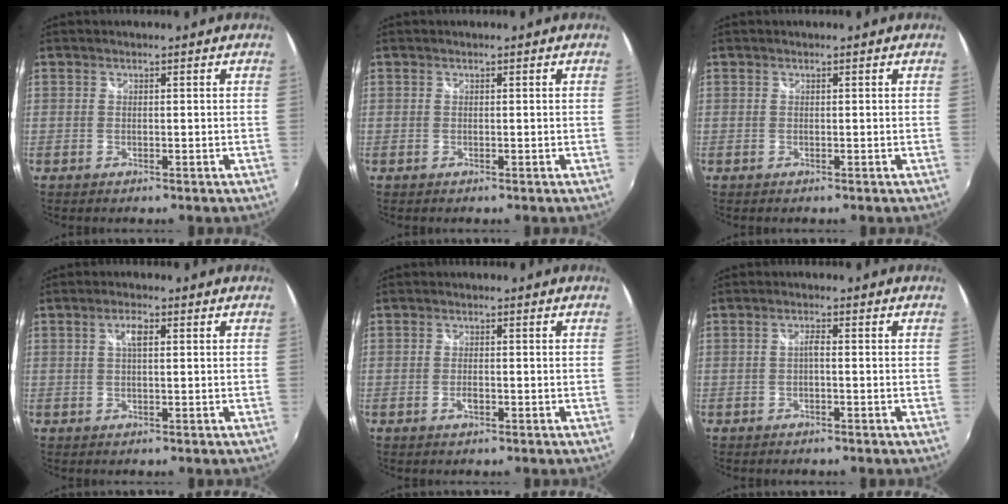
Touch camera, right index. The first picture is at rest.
{"total": 0.0}
{"total": 0.0}
{"total": 2.5, "force": [0.7, 0.9, 2.3], "torque": [-0.042, 0.006, 0.009]}
{"total": 1.8, "force": [-0.7, 0.9, 1.3], "torque": [-0.024, -0.001, -0.013]}
{"total": 1.3, "force": [-0.5, 0.3, 1.2], "torque": [-0.023, 0.005, -0.010]}